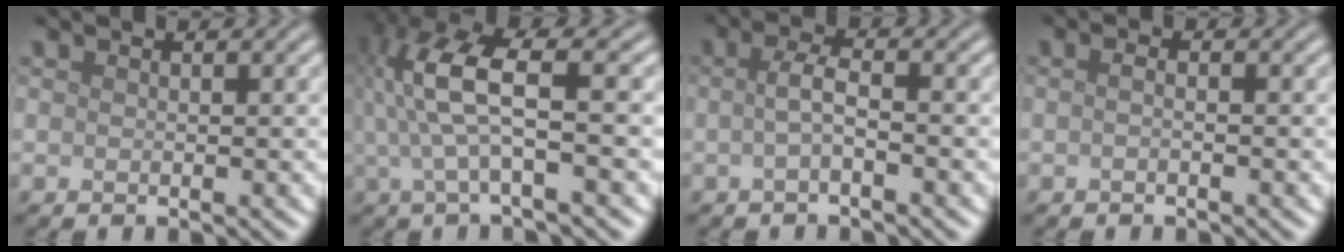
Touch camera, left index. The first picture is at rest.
{"total": 7.5, "force": [1.2, 2.0, 7.1], "torque": [-0.161, 0.013, 0.025]}
{"total": 2.1, "force": [-0.3, 0.5, 2.1], "torque": [-0.044, 0.003, -0.011]}
{"total": 1.1, "force": [-0.2, 0.4, 1.0], "torque": [-0.012, -0.005, -0.011]}